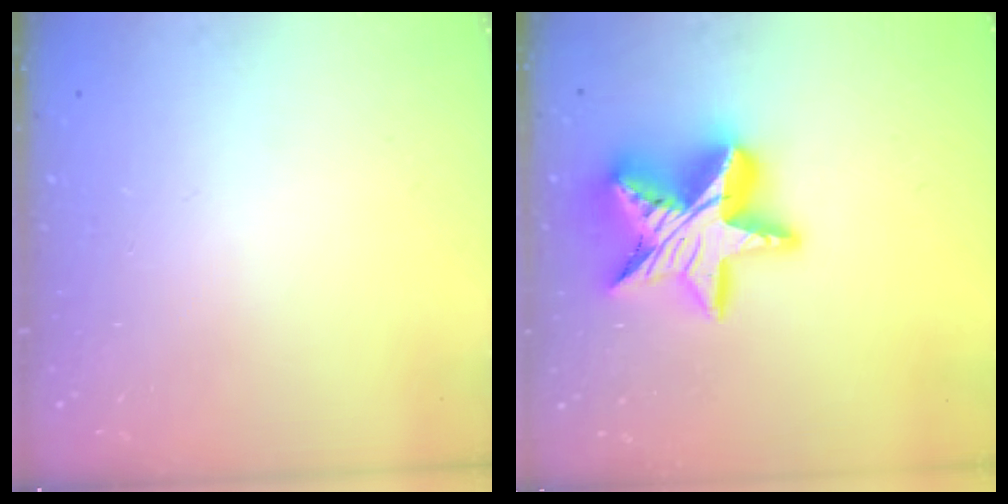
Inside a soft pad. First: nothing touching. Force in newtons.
{"total": 20.8, "press": 20.8, "slide": 1.5}